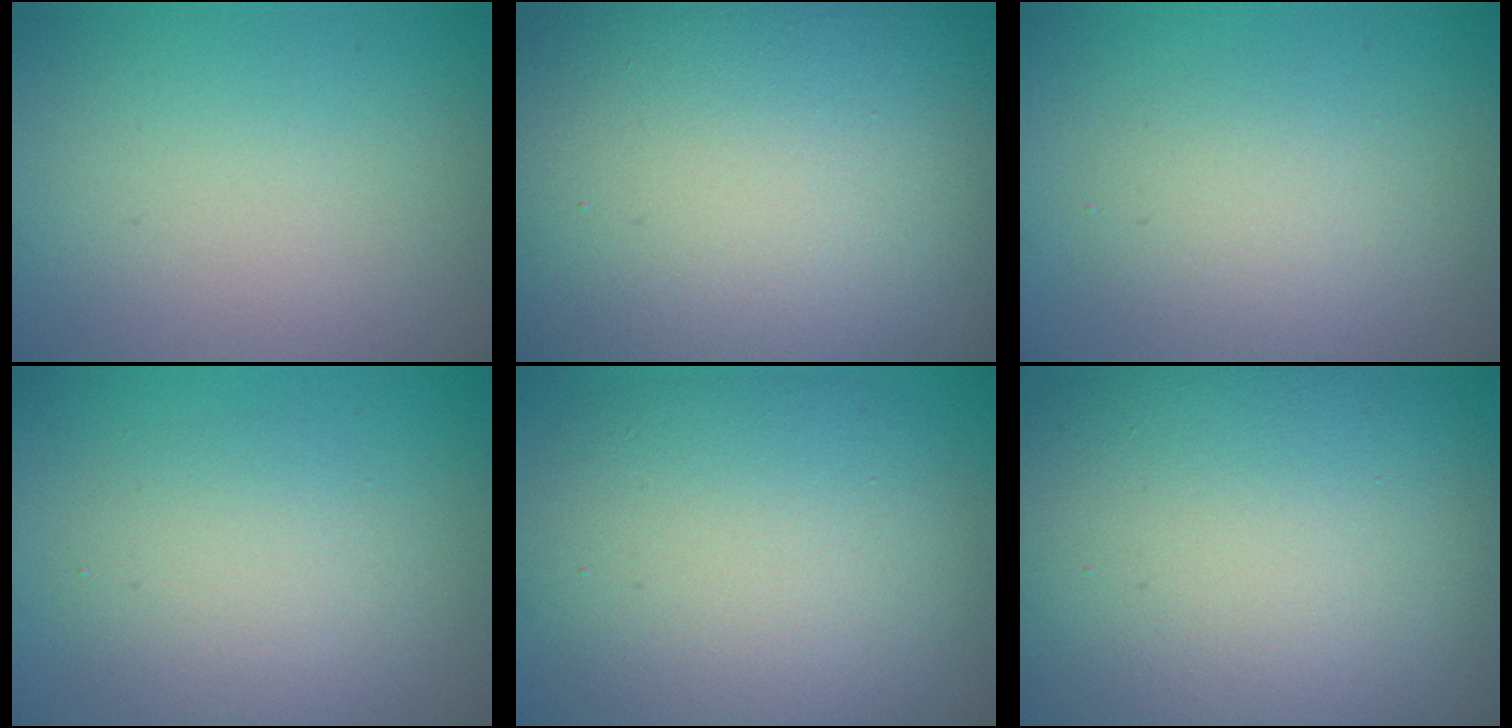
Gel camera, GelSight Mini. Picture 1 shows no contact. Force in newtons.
{"total": 24.0, "press": 24.0, "slide": 1.2}
{"total": 2.8, "press": 2.8, "slide": 0.2}
{"total": 3.7, "press": 3.7, "slide": 0.4}
{"total": 11.6, "press": 11.6, "slide": 0.5}
{"total": 18.1, "press": 18.0, "slide": 1.0}